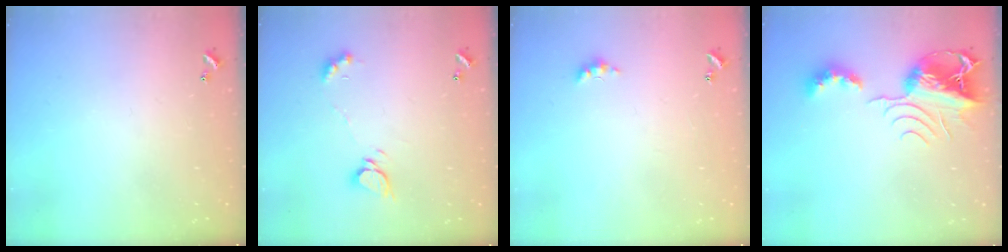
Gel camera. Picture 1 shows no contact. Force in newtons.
{"total": 4.2, "press": 4.2, "slide": 0.3}
{"total": 2.8, "press": 2.7, "slide": 0.7}
{"total": 11.3, "press": 11.2, "slide": 1.1}